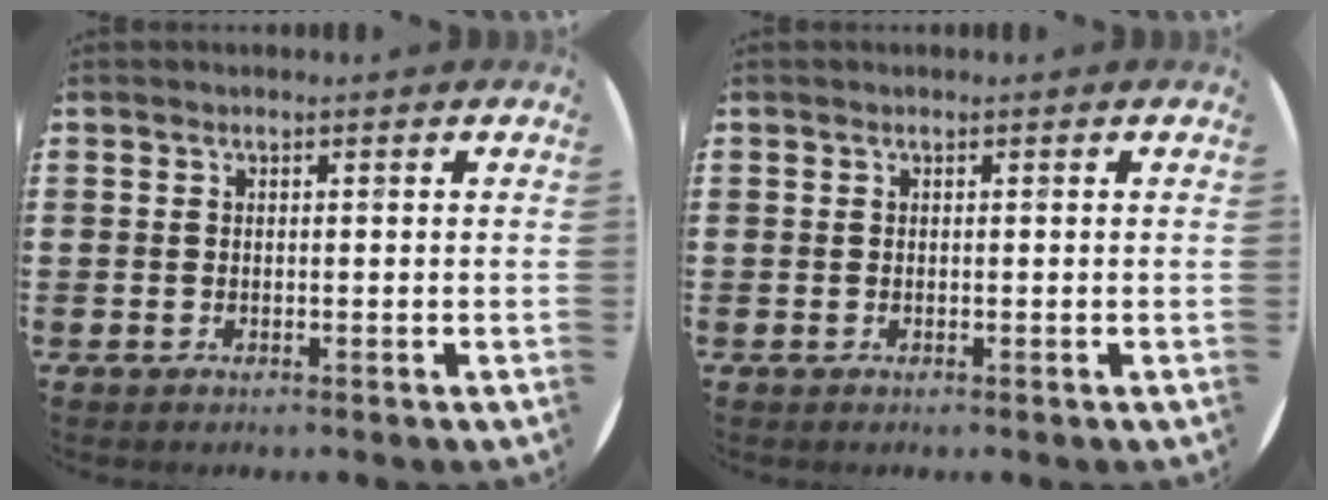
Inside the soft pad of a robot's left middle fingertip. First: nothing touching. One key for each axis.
{"total": 0.0}